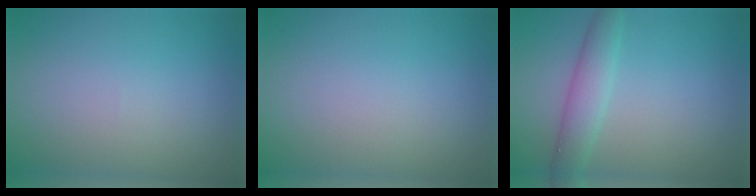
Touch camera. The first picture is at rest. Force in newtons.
{"total": 0.0}
{"total": 2.9, "press": 2.9, "slide": 0.1}